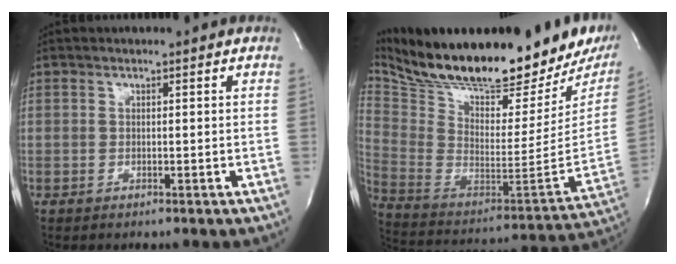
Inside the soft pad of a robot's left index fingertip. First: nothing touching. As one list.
[{"total": 31.9, "force": [25.1, 8.7, 17.7], "torque": [-0.332, -0.034, 0.373]}]